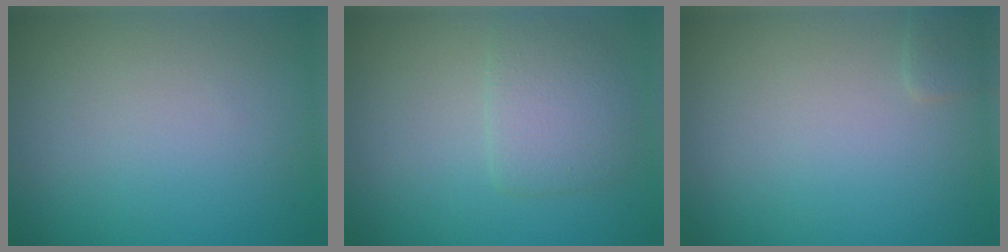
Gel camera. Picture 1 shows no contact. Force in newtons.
{"total": 3.1, "press": 3.1, "slide": 0.3}
{"total": 0.8, "press": 0.8, "slide": 0.0}